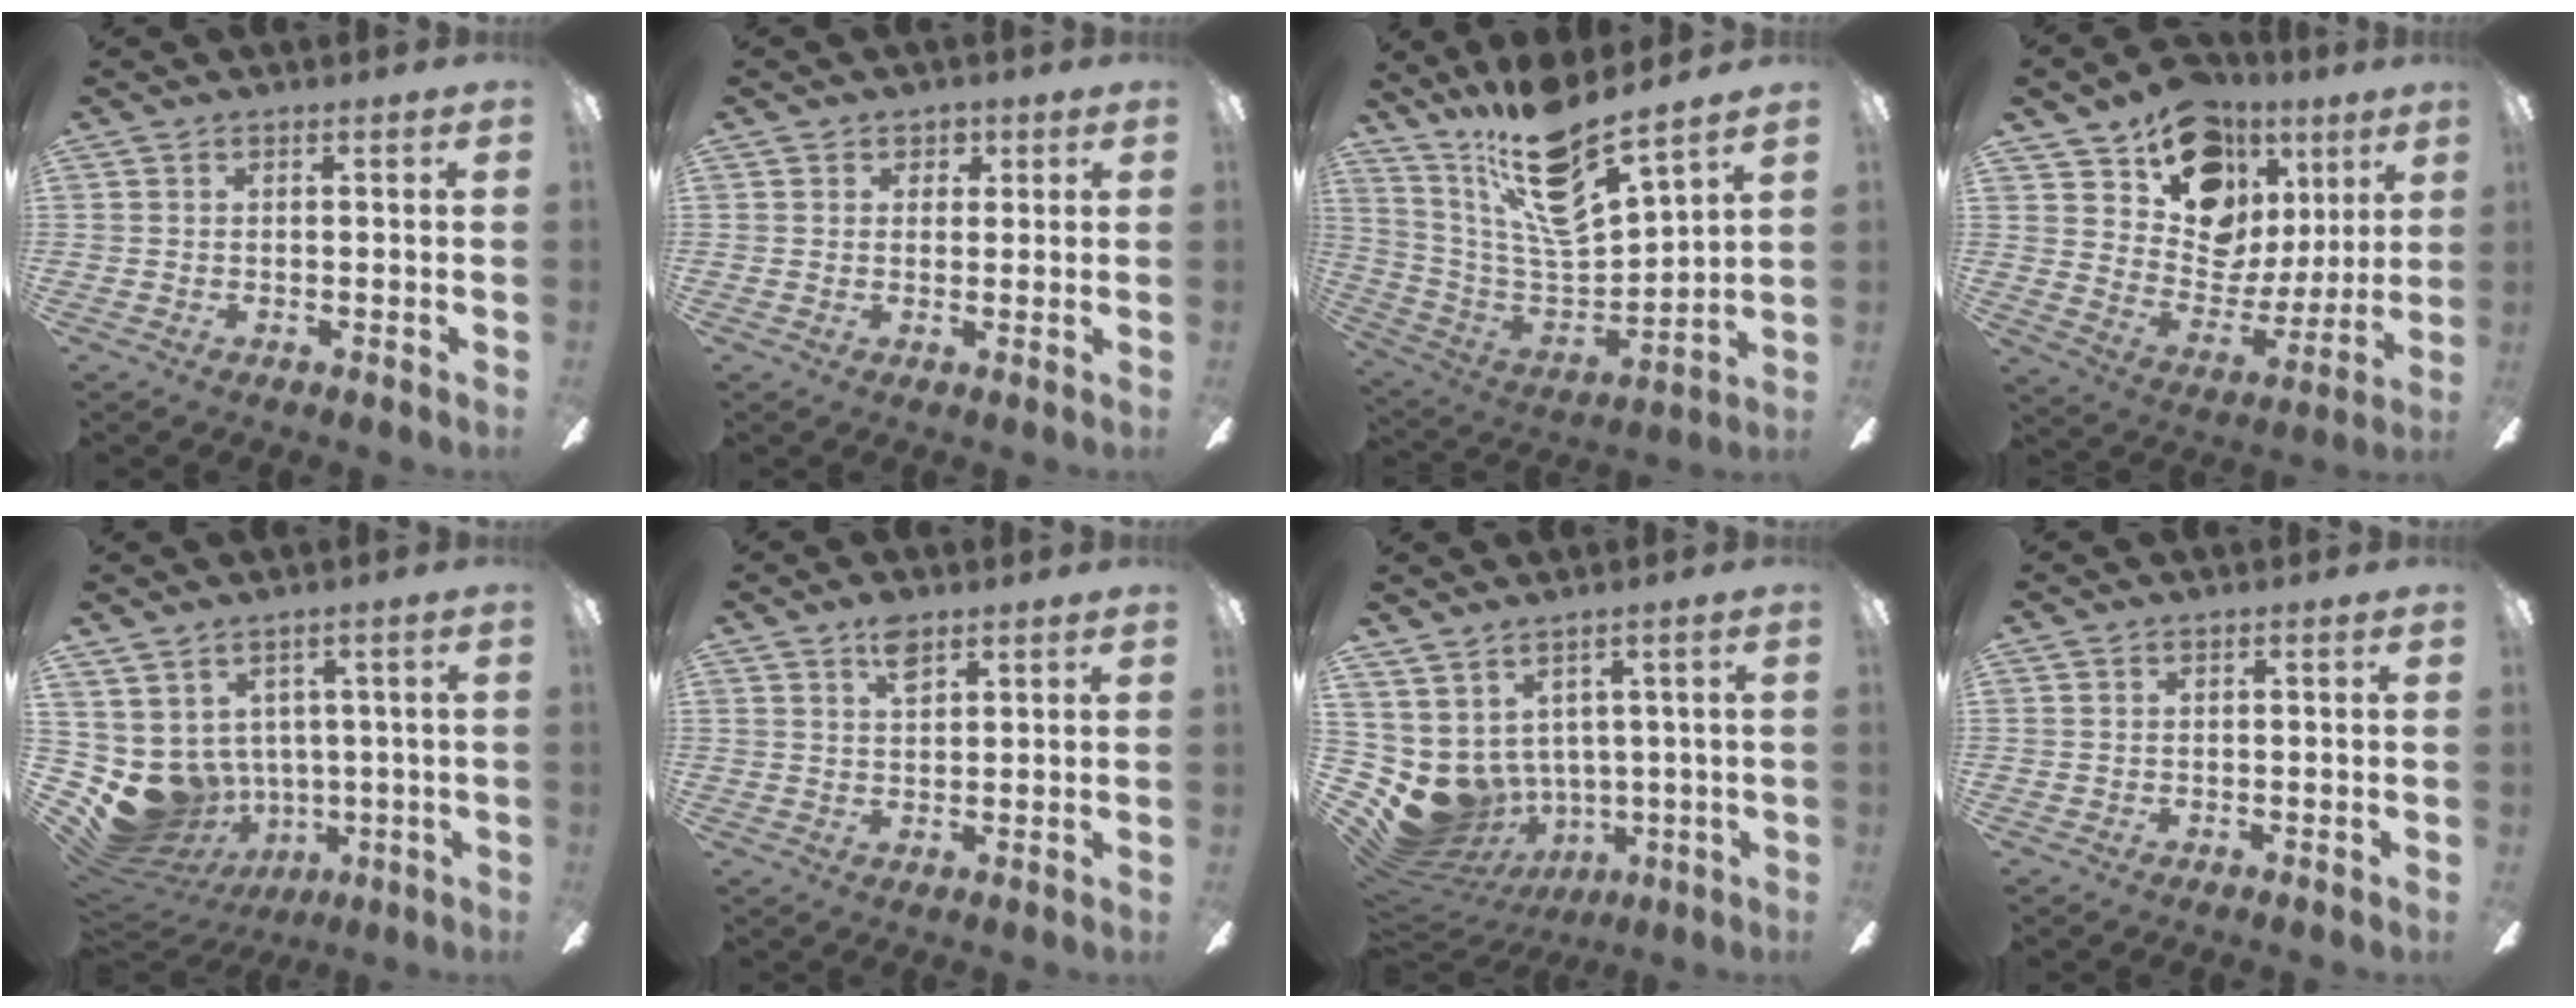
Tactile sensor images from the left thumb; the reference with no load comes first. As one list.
[{"total": 2.7, "force": [1.1, 2.4, 0.5], "torque": [0.000, 0.003, 0.018]}, {"total": 18.6, "force": [14.2, 4.4, 11.2], "torque": [-0.214, -0.102, 0.246]}, {"total": 16.5, "force": [10.1, 11.3, 6.4], "torque": [-0.106, -0.066, 0.187]}, {"total": 8.9, "force": [-0.4, 8.4, 2.8], "torque": [-0.096, -0.023, 0.008]}, {"total": 4.5, "force": [3.0, 2.0, 2.7], "torque": [-0.036, -0.006, 0.048]}, {"total": 7.8, "force": [0.0, 7.4, 2.6], "torque": [-0.091, -0.027, 0.016]}, {"total": 0.0}]